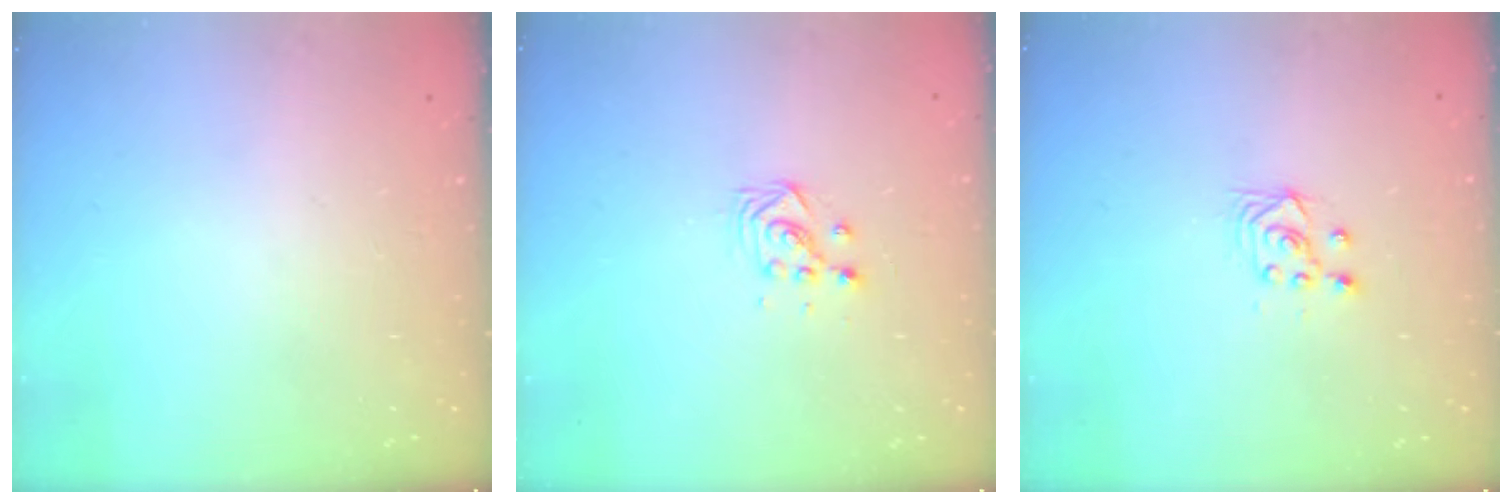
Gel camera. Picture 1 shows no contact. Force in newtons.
{"total": 3.5, "press": 3.5, "slide": 0.4}
{"total": 3.6, "press": 3.3, "slide": 1.5}